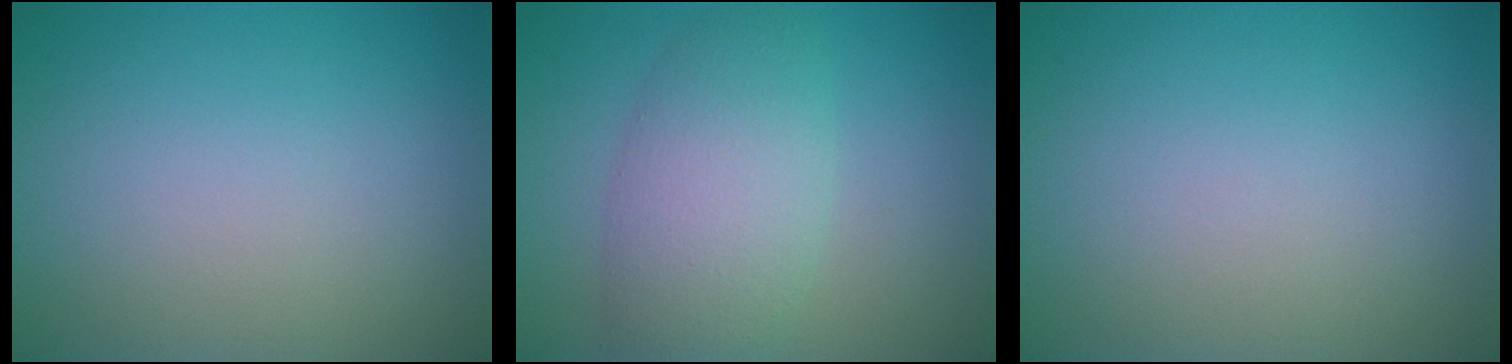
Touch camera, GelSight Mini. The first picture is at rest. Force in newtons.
{"total": 5.4, "press": 5.4, "slide": 0.2}
{"total": 0.0}